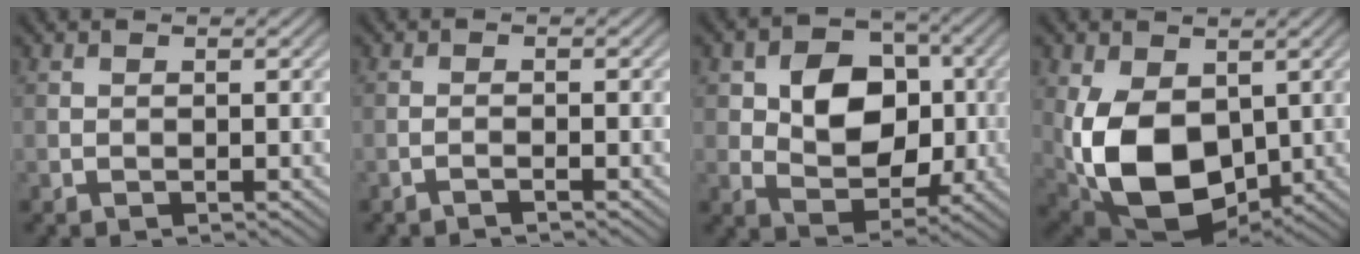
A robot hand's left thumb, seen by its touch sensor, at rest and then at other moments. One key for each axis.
{"total": 1.2, "fx": -0.9, "fy": 0.1, "fz": 0.8, "tx": -0.008, "ty": 0.005, "tz": -0.027}
{"total": 9.2, "fx": 0.9, "fy": 6.8, "fz": 6.2, "tx": -0.117, "ty": 0.002, "tz": 0.008}
{"total": 14.4, "fx": -0.8, "fy": 9.3, "fz": 11.0, "tx": -0.255, "ty": -0.031, "tz": -0.007}